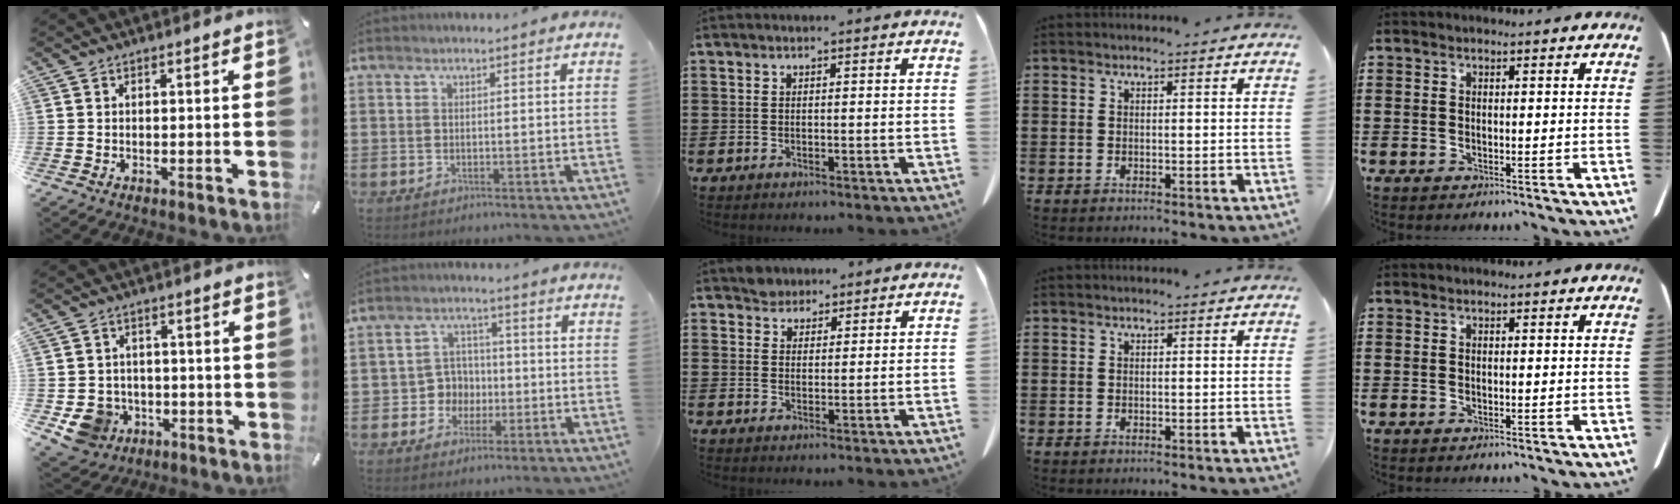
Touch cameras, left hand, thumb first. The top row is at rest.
{"thumb": {"total": 8.4, "force": [-2.5, 7.7, 2.3], "torque": [-0.059, 0.014, -0.045]}, "index": {"total": 5.0, "force": [-1.1, 4.7, 1.2], "torque": [-0.040, 0.012, -0.021]}, "middle": {"total": 2.7, "force": [2.5, 1.1, 0.1], "torque": [0.000, 0.000, 0.048]}}